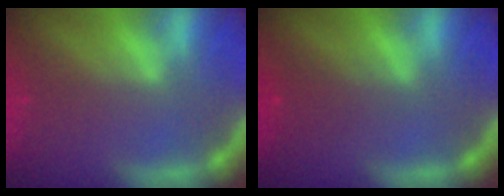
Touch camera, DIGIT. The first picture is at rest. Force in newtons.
{"total": 2.0}